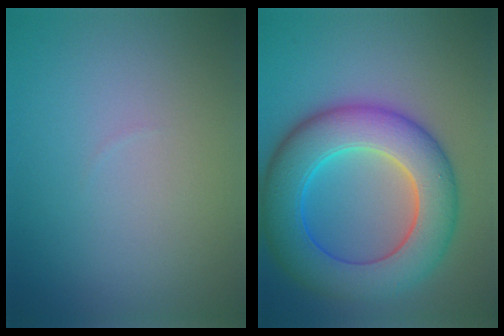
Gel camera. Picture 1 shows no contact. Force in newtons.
{"total": 10.2, "press": 10.2, "slide": 0.2}